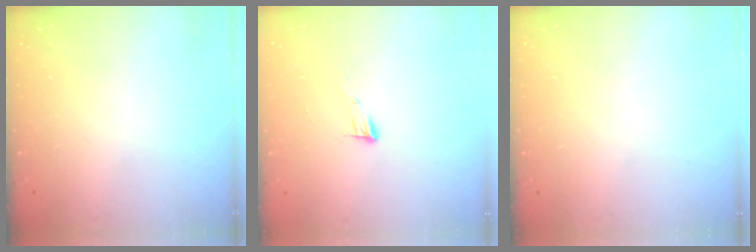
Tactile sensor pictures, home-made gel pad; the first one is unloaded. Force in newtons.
{"total": 5.4, "press": 5.4, "slide": 0.5}
{"total": 0.0}